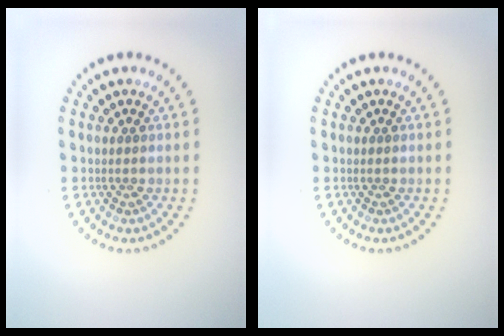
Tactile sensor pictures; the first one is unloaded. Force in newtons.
{"total": 0.0}